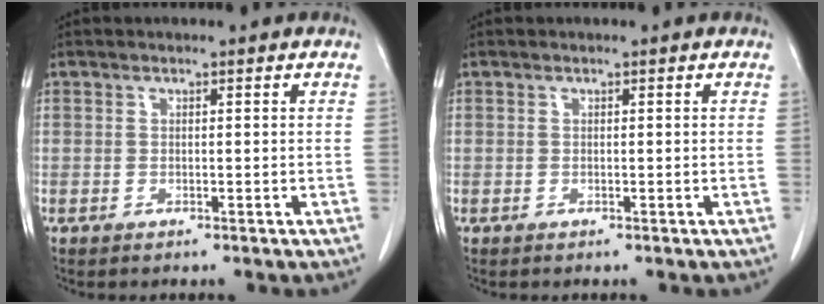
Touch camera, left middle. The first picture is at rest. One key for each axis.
{"total": 0.0}